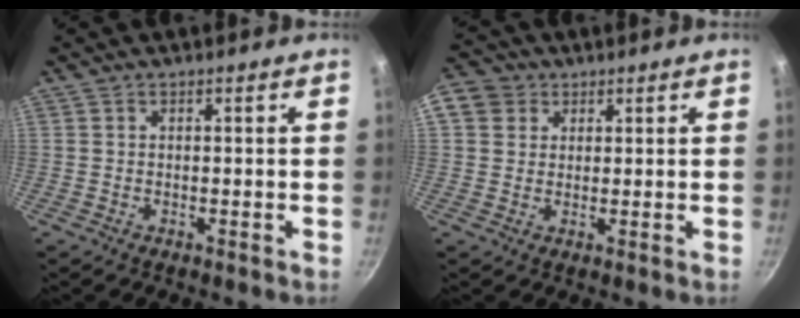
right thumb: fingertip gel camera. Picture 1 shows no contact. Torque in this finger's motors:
{"motor_torque": [0.20, 1.36, 0.64, 0.37, 0.26]}